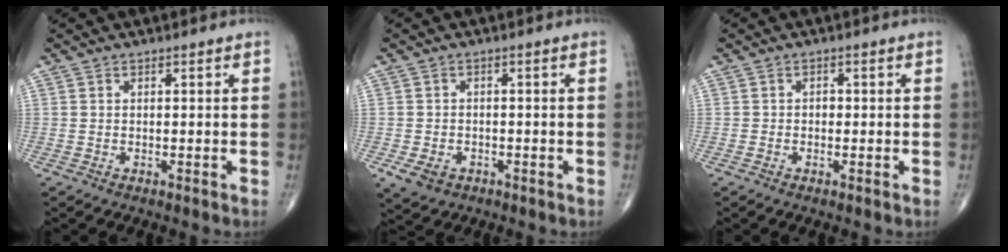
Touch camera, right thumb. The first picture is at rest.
{"total": 4.3, "force": [-1.9, 3.2, 2.1], "torque": [-0.035, 0.002, -0.025]}
{"total": 0.9, "force": [-0.1, 0.8, 0.5], "torque": [-0.003, 0.003, -0.005]}